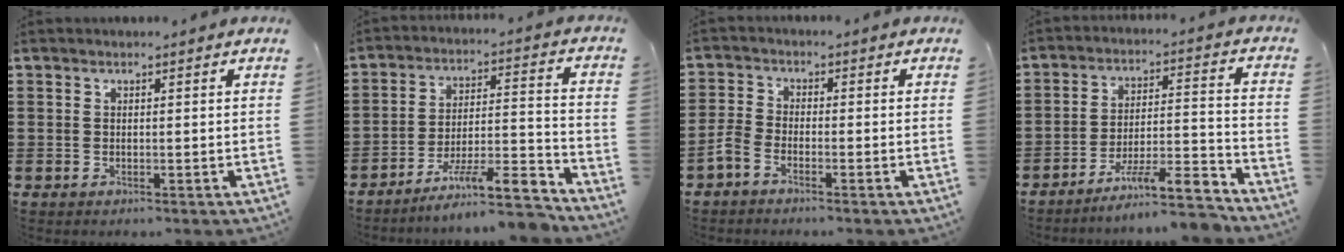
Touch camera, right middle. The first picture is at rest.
{"total": 9.3, "force": [-7.9, 0.8, 4.8], "torque": [-0.070, 0.007, -0.151]}
{"total": 2.4, "force": [-1.9, 0.8, 1.2], "torque": [-0.036, 0.001, -0.042]}
{"total": 8.5, "force": [-7.4, 0.8, 4.1], "torque": [-0.061, 0.004, -0.141]}